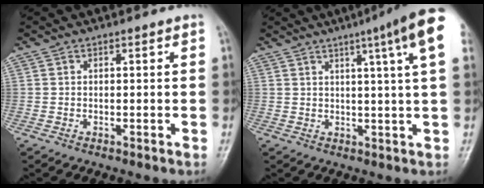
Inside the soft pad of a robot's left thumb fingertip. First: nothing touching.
{"total": 12.3, "force": [5.9, 0.2, 10.8], "torque": [-0.148, -0.006, 0.063]}